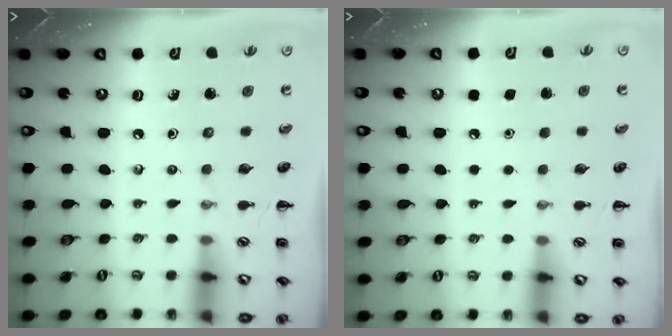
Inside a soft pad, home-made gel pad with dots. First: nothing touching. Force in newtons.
{"total": 1.6, "press": 1.6, "slide": 0.1}